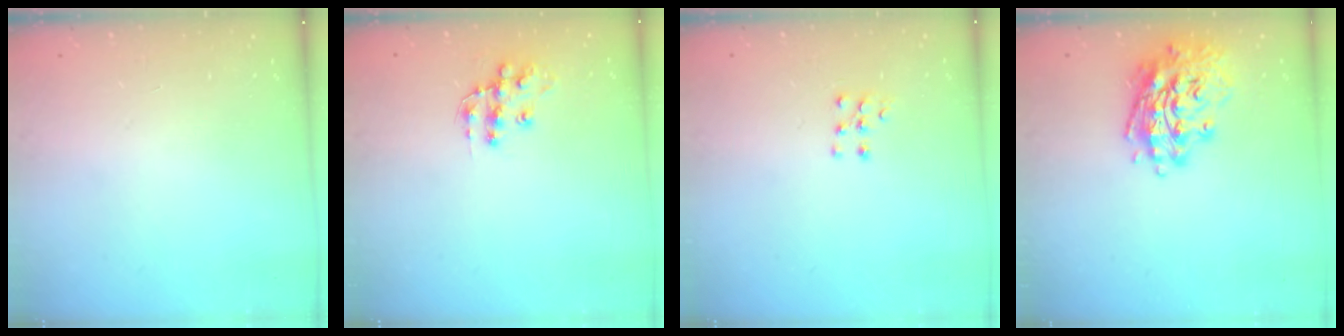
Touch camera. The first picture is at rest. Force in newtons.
{"total": 11.6, "press": 11.5, "slide": 0.9}
{"total": 6.1, "press": 6.0, "slide": 0.5}
{"total": 16.2, "press": 16.0, "slide": 2.6}